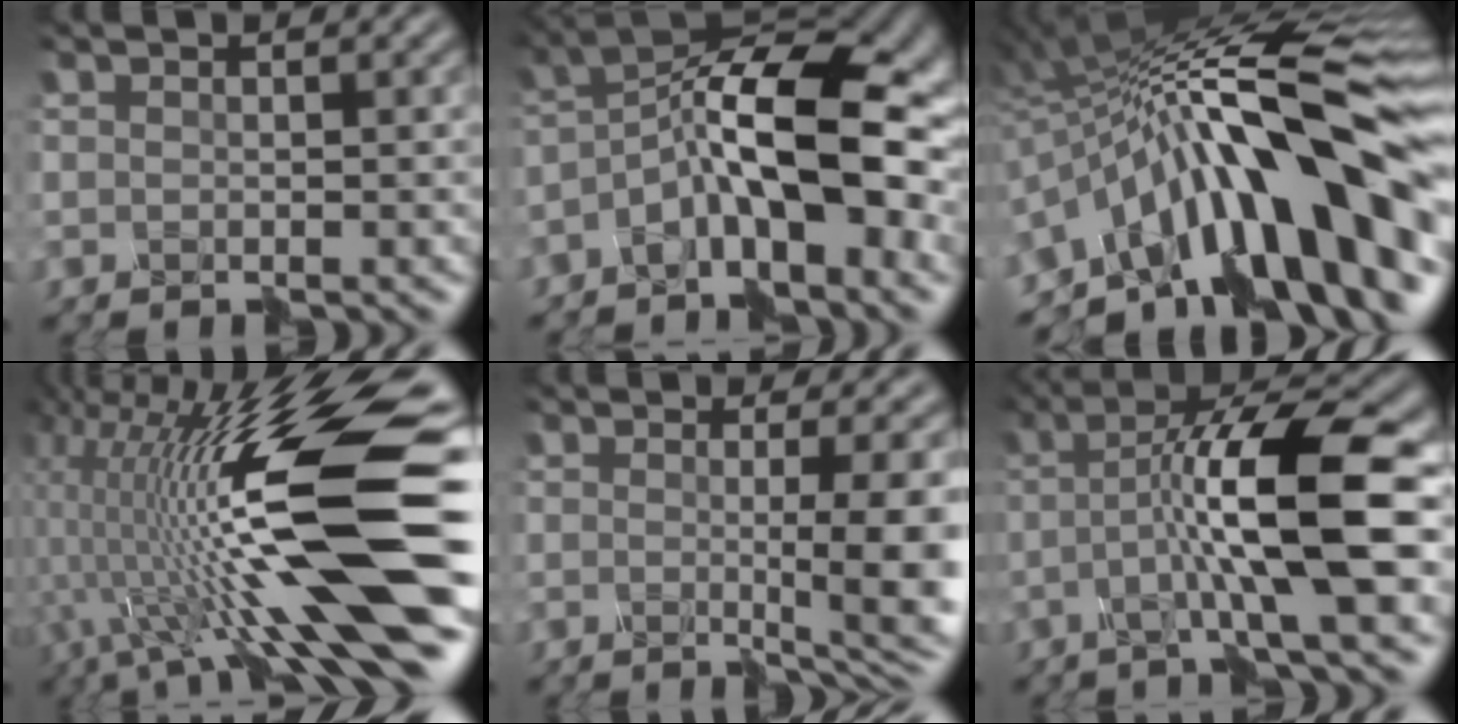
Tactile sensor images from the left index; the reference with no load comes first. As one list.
[{"total": 10.2, "force": [-2.4, 3.7, 9.2], "torque": [-0.153, 0.027, -0.053]}, {"total": 15.8, "force": [-4.5, 5.0, 14.3], "torque": [-0.195, 0.059, -0.100]}, {"total": 14.4, "force": [0.4, 3.5, 13.9], "torque": [-0.259, 0.014, 0.005]}, {"total": 6.1, "force": [-0.2, 1.2, 6.0], "torque": [-0.075, -0.005, -0.002]}, {"total": 8.8, "force": [-0.9, 1.5, 8.7], "torque": [-0.146, 0.022, -0.024]}]